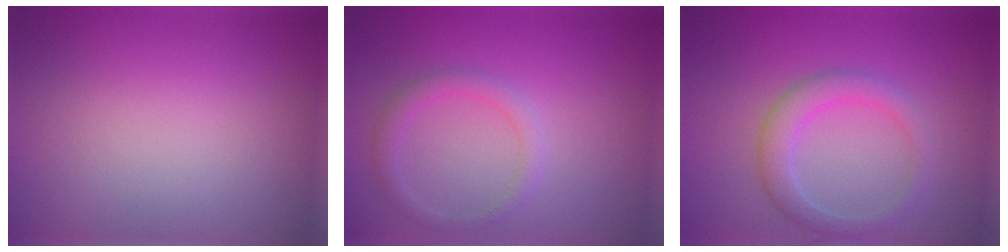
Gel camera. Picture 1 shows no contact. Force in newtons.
{"total": 1.8, "press": 1.8, "slide": 0.2}
{"total": 3.0, "press": 3.0, "slide": 0.0}